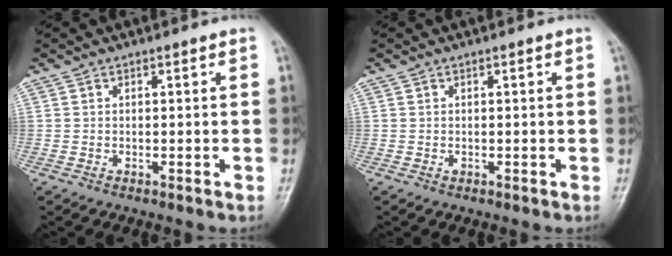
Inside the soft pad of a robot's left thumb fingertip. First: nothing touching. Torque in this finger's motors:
{"motor_torque": [-0.30, 0.36, 0.25, 0.11, 0.00]}